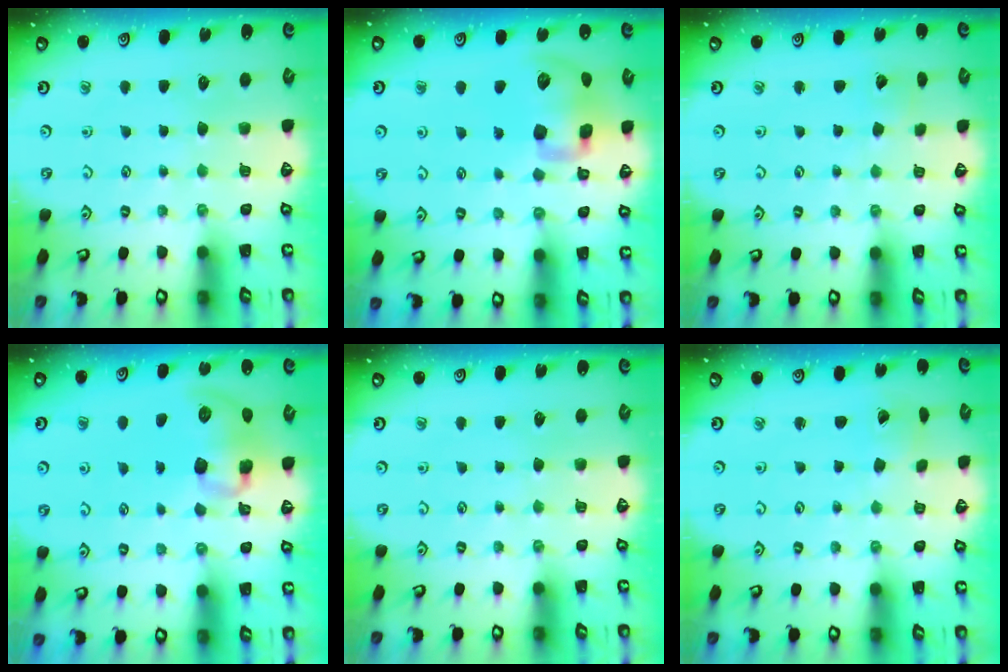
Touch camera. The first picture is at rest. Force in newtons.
{"total": 13.9, "press": 13.8, "slide": 2.3}
{"total": 2.1, "press": 2.1, "slide": 0.2}
{"total": 10.8, "press": 10.7, "slide": 1.1}
{"total": 0.0}
{"total": 1.1, "press": 1.1, "slide": 0.1}